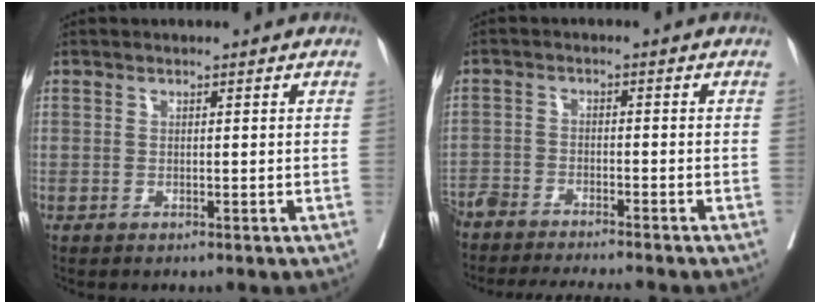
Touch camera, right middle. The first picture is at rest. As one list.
[{"total": 12.3, "force": [-11.3, 0.8, 4.8], "torque": [-0.070, -0.010, -0.173]}]